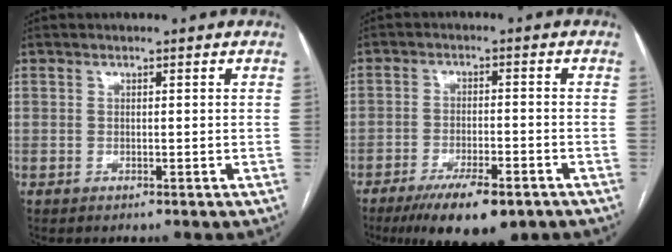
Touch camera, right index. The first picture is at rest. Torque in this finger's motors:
{"motor_torque": [0.08, -0.04, 0.08, -0.01]}